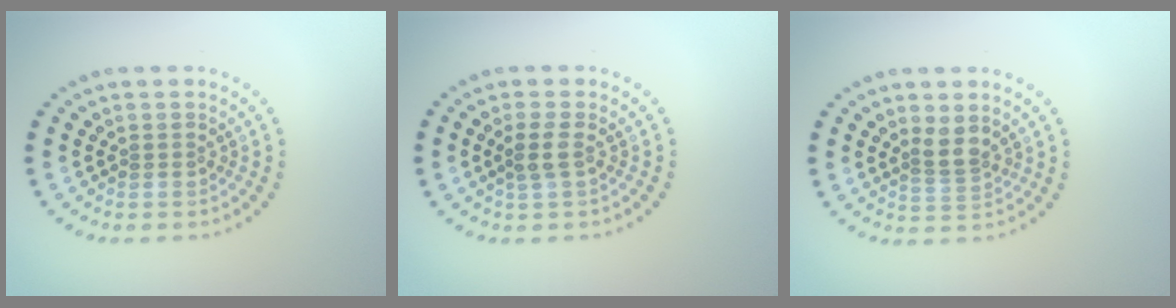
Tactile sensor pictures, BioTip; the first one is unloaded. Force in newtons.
{"total": 1.6, "press": 1.4, "slide": 0.7}
{"total": 2.2, "press": 1.7, "slide": 1.4}